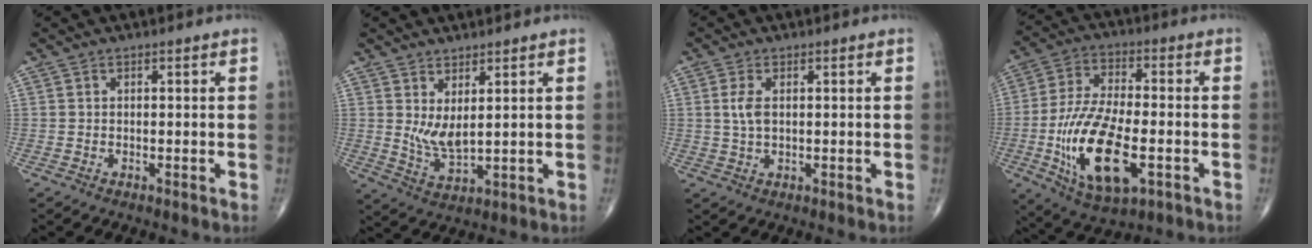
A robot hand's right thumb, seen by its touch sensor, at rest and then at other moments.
{"total": 5.5, "force": [1.8, 2.0, 4.7], "torque": [-0.090, -0.030, 0.045]}
{"total": 3.4, "force": [0.6, 1.7, 2.8], "torque": [-0.064, 0.000, 0.012]}
{"total": 18.3, "force": [-5.0, 8.0, 15.7], "torque": [-0.305, 0.007, -0.080]}